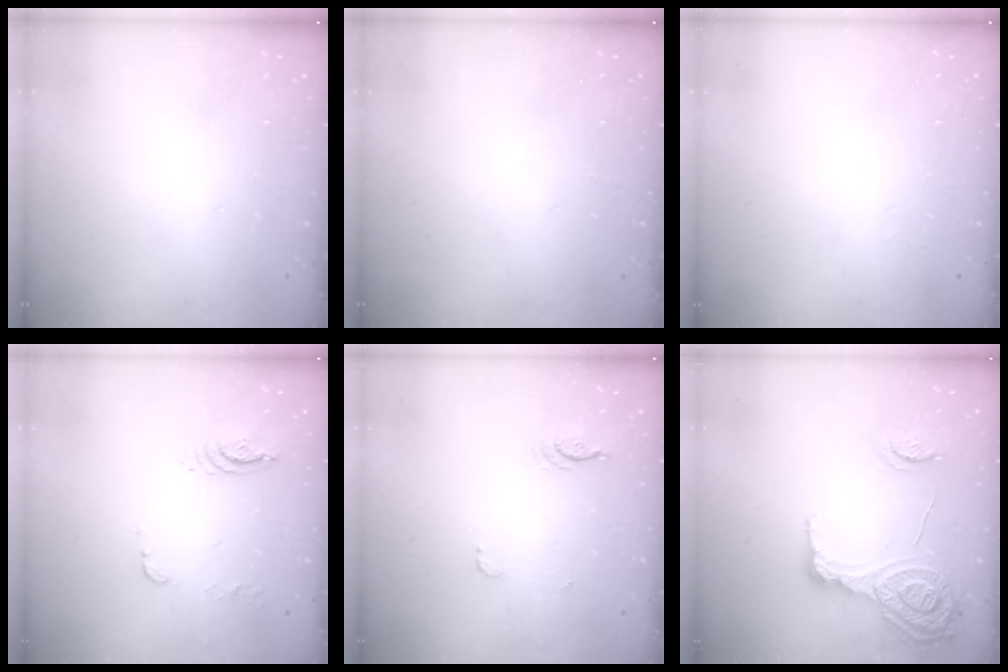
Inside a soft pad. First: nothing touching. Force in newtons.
{"total": 0.0}
{"total": 5.0, "press": 5.0, "slide": 0.5}
{"total": 8.3, "press": 8.3, "slide": 0.8}
{"total": 3.8, "press": 3.5, "slide": 1.6}
{"total": 16.9, "press": 16.8, "slide": 1.4}